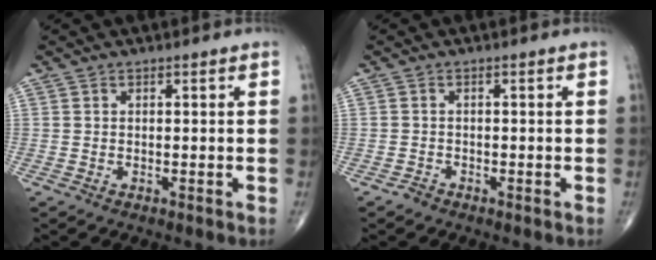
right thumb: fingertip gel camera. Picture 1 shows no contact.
{"total": 1.0, "force": [-0.8, 0.5, 0.1], "torque": [-0.001, 0.001, -0.020]}